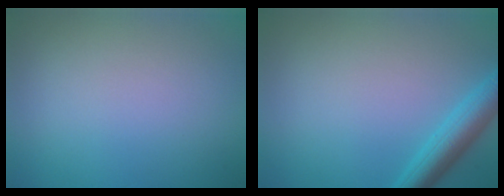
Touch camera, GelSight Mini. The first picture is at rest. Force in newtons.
{"total": 3.6, "press": 3.6, "slide": 0.1}